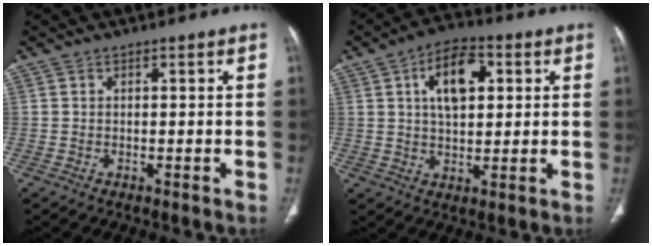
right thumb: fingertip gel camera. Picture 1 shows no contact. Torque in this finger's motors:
{"motor_torque": [-0.88, 2.32, 0.01, 0.02, 0.09]}